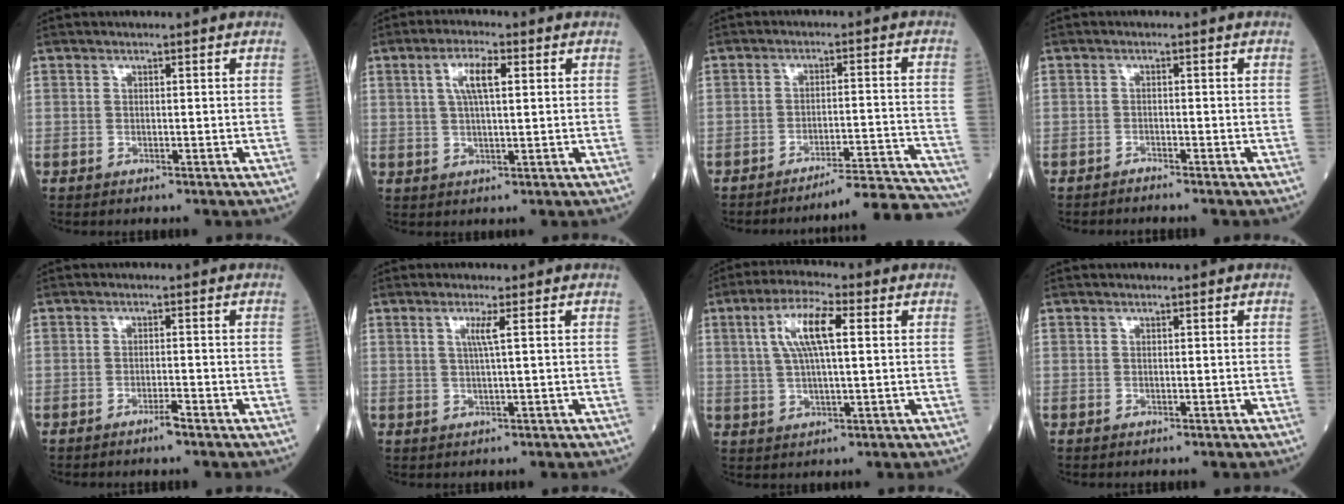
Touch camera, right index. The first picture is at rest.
{"total": 5.4, "force": [1.7, 1.2, 4.9], "torque": [-0.099, 0.010, 0.033]}
{"total": 13.7, "force": [-13.5, -1.6, 1.5], "torque": [0.009, 0.013, -0.181]}
{"total": 1.5, "force": [-1.5, -0.2, 0.2], "torque": [-0.004, 0.001, -0.022]}
{"total": 1.7, "force": [-1.3, -0.1, 1.1], "torque": [-0.020, -0.001, -0.023]}
{"total": 2.2, "force": [0.7, -0.5, 2.1], "torque": [-0.044, -0.002, 0.014]}
{"total": 8.4, "force": [2.2, 1.7, 7.9], "torque": [-0.159, 0.015, 0.042]}
{"total": 0.0}